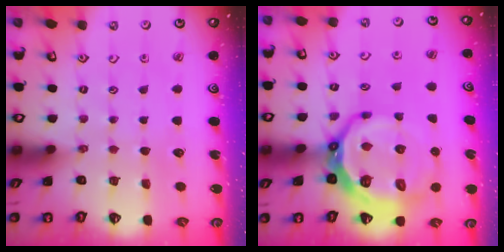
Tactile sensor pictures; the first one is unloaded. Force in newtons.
{"total": 17.3, "press": 16.8, "slide": 4.4}